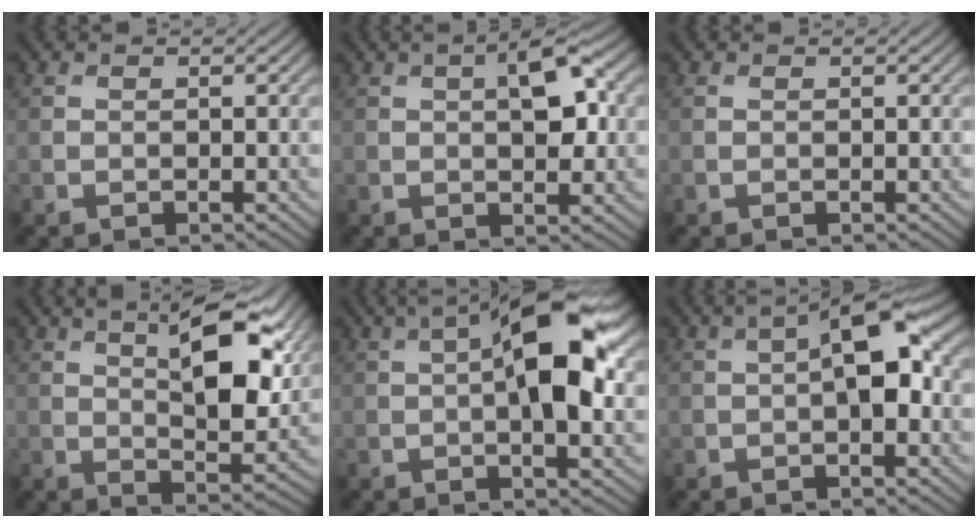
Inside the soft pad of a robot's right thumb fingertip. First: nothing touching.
{"total": 6.3, "force": [1.2, 2.6, 5.7], "torque": [-0.088, 0.008, 0.015]}
{"total": 0.0}
{"total": 11.9, "force": [4.7, 4.1, 10.2], "torque": [-0.165, -0.005, 0.073]}
{"total": 12.1, "force": [1.7, 4.3, 11.2], "torque": [-0.176, 0.012, 0.019]}
{"total": 8.3, "force": [0.8, 3.3, 7.5], "torque": [-0.121, 0.015, 0.005]}